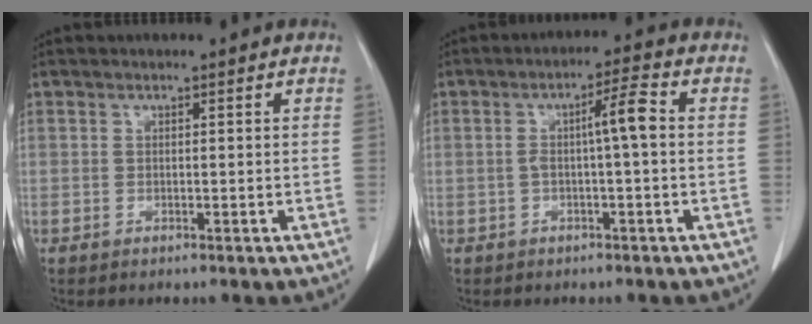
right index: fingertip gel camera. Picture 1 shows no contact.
{"total": 4.8, "force": [0.2, 0.3, 4.8], "torque": [-0.081, 0.016, 0.001]}